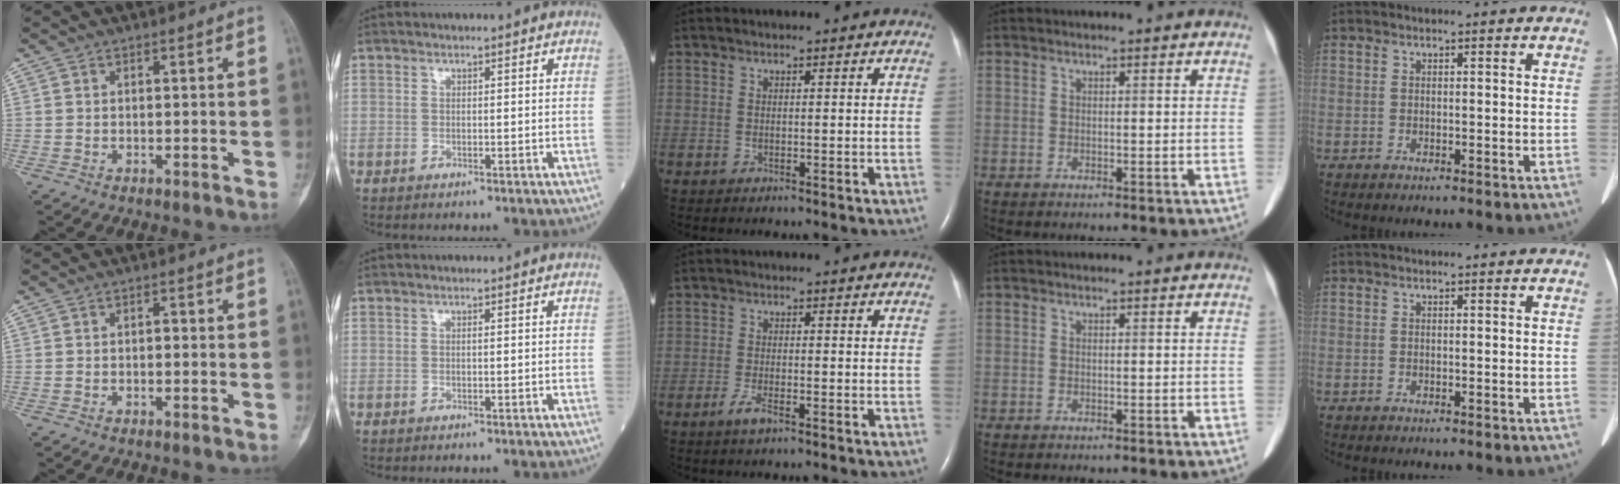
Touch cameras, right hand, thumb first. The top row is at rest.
{"thumb": {"total": 0.7, "force": [-0.1, 0.4, 0.5], "torque": [-0.002, 0.003, -0.006]}, "middle": {"total": 2.3, "force": [-1.5, 0.3, 1.7], "torque": [-0.039, -0.003, -0.031]}}